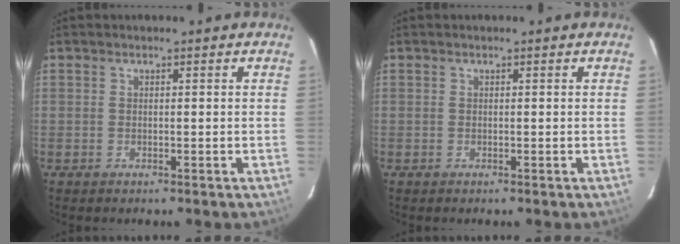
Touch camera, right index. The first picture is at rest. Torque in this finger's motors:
{"motor_torque": [0.00, 0.00, 0.00, 0.01]}